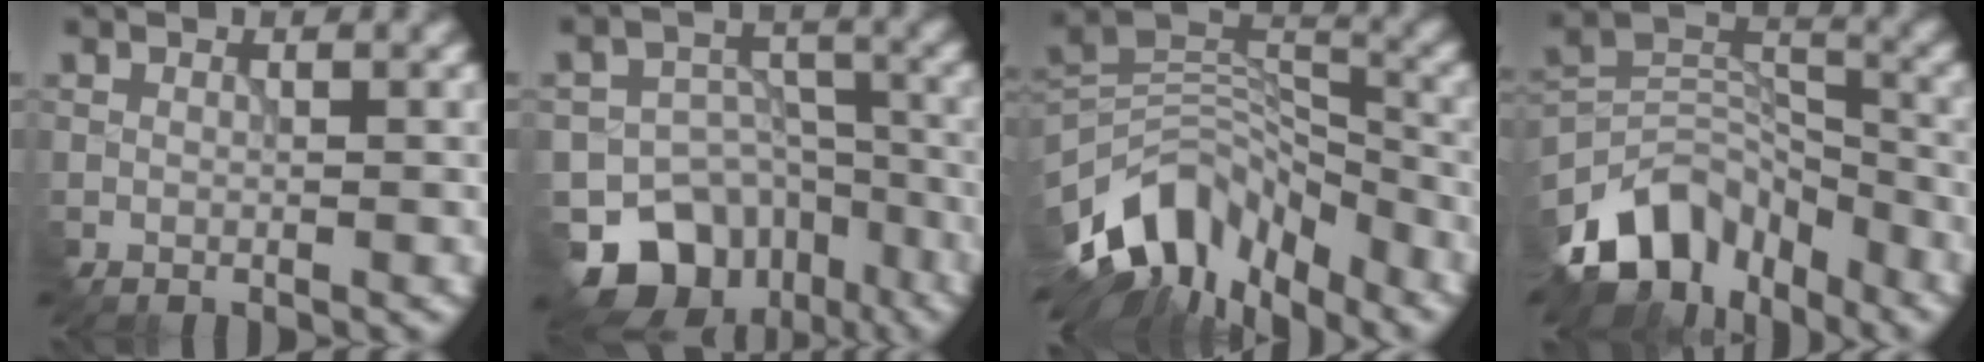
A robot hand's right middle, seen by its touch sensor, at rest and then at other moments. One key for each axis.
{"total": 9.9, "fx": -6.4, "fy": 6.9, "fz": 3.1, "tx": -0.032, "ty": -0.008, "tz": -0.097}
{"total": 10.8, "fx": -7.2, "fy": 5.9, "fz": 5.5, "tx": -0.096, "ty": 0.010, "tz": -0.143}
{"total": 10.2, "fx": -6.9, "fy": 6.0, "fz": 4.4, "tx": -0.074, "ty": 0.003, "tz": -0.140}